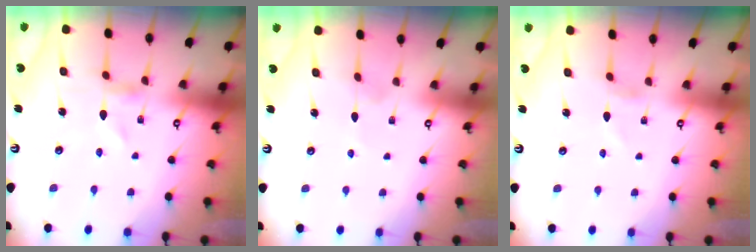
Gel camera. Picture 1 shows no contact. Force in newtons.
{"total": 0.8, "press": 0.8, "slide": 0.2}
{"total": 0.0}